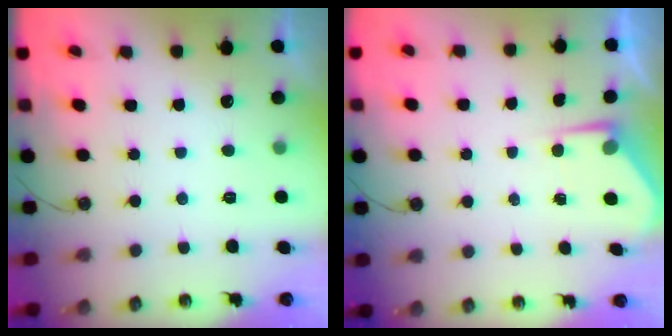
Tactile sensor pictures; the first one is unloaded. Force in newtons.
{"total": 3.7, "press": 3.6, "slide": 0.5}